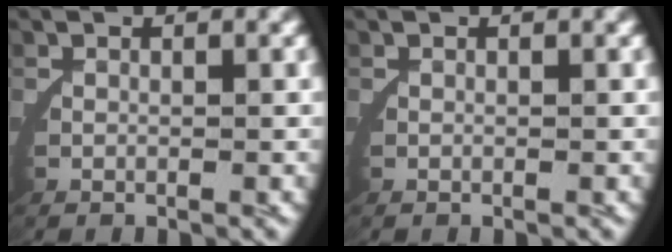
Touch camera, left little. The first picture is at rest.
{"total": 0.0}